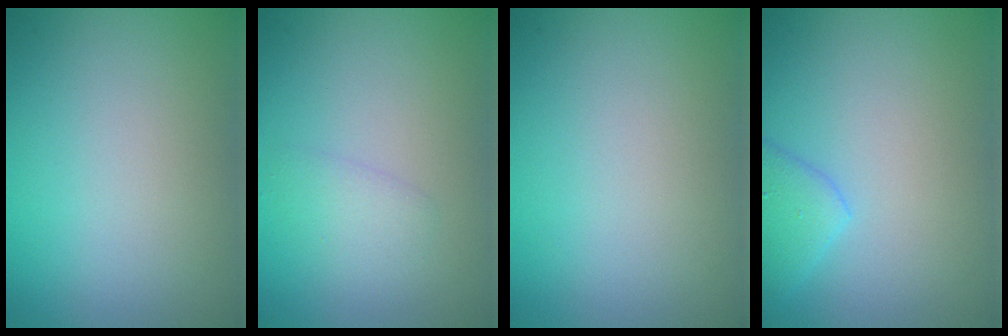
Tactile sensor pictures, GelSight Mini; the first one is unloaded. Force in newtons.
{"total": 1.5, "press": 1.5, "slide": 0.1}
{"total": 0.0}
{"total": 2.5, "press": 2.4, "slide": 0.3}